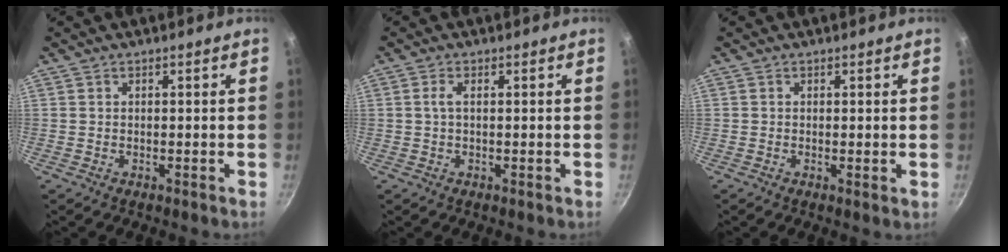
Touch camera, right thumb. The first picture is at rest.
{"total": 1.6, "force": [0.2, 0.6, 1.5], "torque": [-0.036, 0.004, 0.003]}
{"total": 0.7, "force": [0.1, 0.1, 0.7], "torque": [-0.009, -0.007, -0.002]}